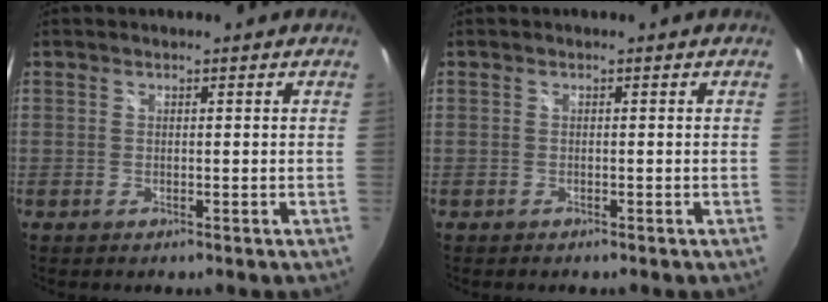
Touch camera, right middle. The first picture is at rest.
{"total": 0.0}